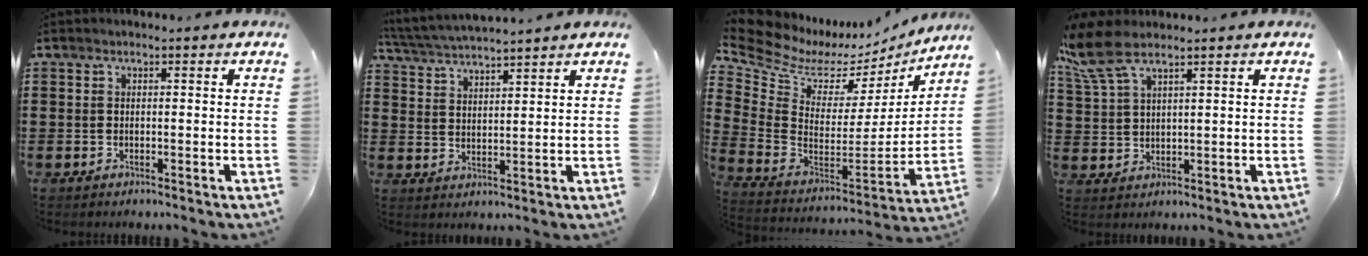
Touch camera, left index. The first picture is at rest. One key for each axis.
{"total": 4.1, "fx": 4.0, "fy": -0.5, "fz": 0.8, "tx": -0.030, "ty": -0.019, "tz": 0.070}
{"total": 7.1, "fx": 4.6, "fy": 4.6, "fz": 2.8, "tx": -0.101, "ty": -0.043, "tz": 0.076}
{"total": 6.7, "fx": 4.6, "fy": 2.0, "fz": 4.4, "tx": -0.122, "ty": -0.012, "tz": 0.079}